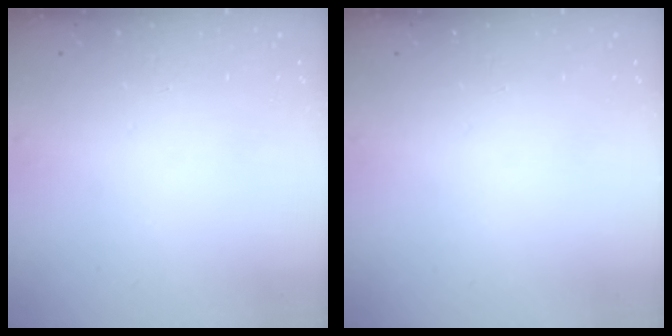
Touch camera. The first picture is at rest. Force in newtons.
{"total": 0.0}